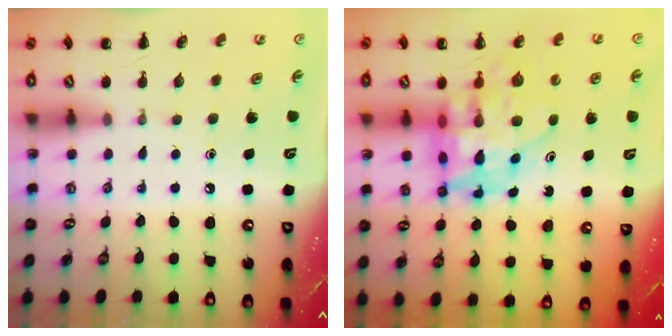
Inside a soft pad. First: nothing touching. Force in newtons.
{"total": 13.6, "press": 13.0, "slide": 4.0}